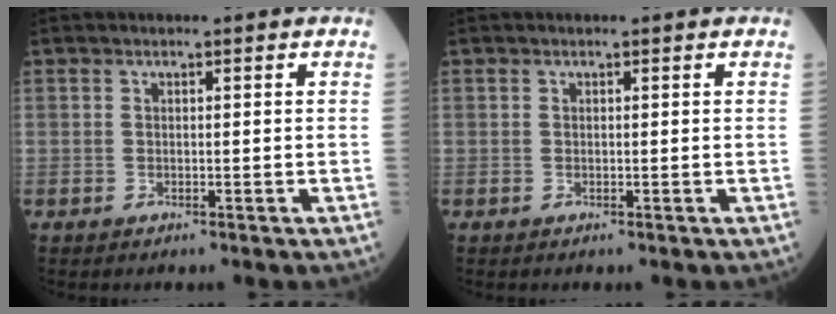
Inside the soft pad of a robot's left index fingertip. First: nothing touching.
{"total": 0.0}